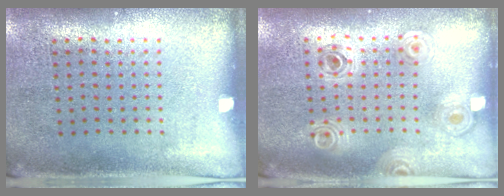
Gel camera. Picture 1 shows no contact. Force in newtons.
{"total": 0.8, "press": 0.8, "slide": 0.2}